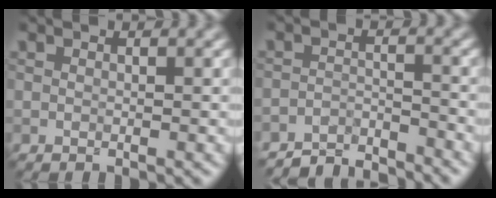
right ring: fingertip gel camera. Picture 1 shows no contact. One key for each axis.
{"total": 4.5, "fx": -4.4, "fy": 0.8, "fz": 0.5, "tx": -0.010, "ty": -0.001, "tz": -0.082}